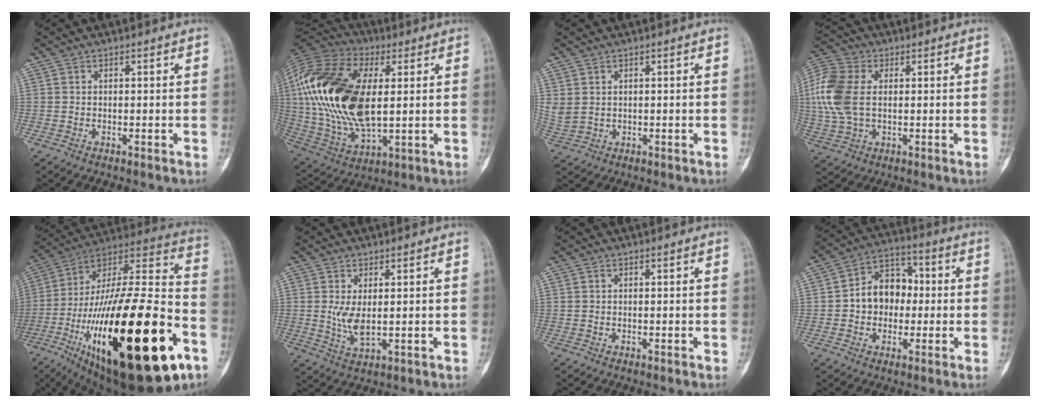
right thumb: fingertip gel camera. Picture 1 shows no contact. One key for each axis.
{"total": 28.1, "fx": 3.5, "fy": 14.9, "fz": 23.6, "tx": -0.497, "ty": -0.011, "tz": 0.061}
{"total": 3.2, "fx": 1.1, "fy": 2.3, "fz": 1.8, "tx": -0.045, "ty": -0.002, "tz": 0.033}
{"total": 13.6, "fx": 1.5, "fy": 8.7, "fz": 10.3, "tx": -0.245, "ty": 0.013, "tz": 0.030}
{"total": 44.6, "fx": -16.0, "fy": 15.6, "fz": 38.7, "tx": -0.617, "ty": 0.050, "tz": -0.249}
{"total": 4.6, "fx": 0.5, "fy": 1.9, "fz": 4.1, "tx": -0.082, "ty": -0.014, "tz": 0.018}
{"total": 0.0}
{"total": 10.7, "fx": -0.1, "fy": 8.2, "fz": 6.8, "tx": -0.071, "ty": 0.032, "tz": -0.011}